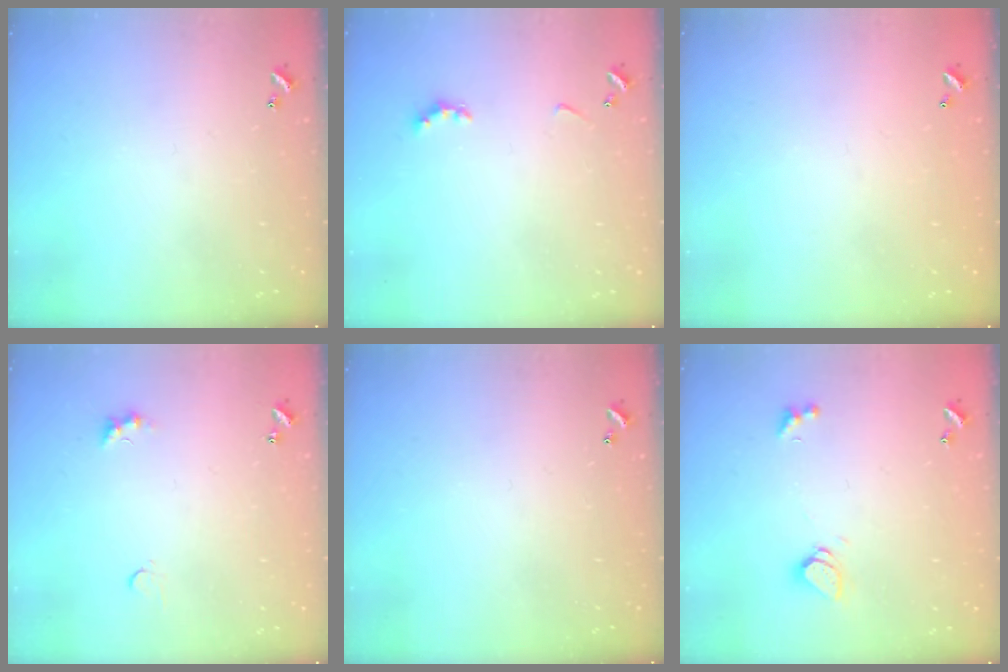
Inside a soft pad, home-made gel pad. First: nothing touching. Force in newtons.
{"total": 2.9, "press": 2.8, "slide": 0.6}
{"total": 2.9, "press": 2.9, "slide": 0.1}
{"total": 3.7, "press": 3.6, "slide": 0.5}
{"total": 0.0}
{"total": 1.6, "press": 1.5, "slide": 0.4}